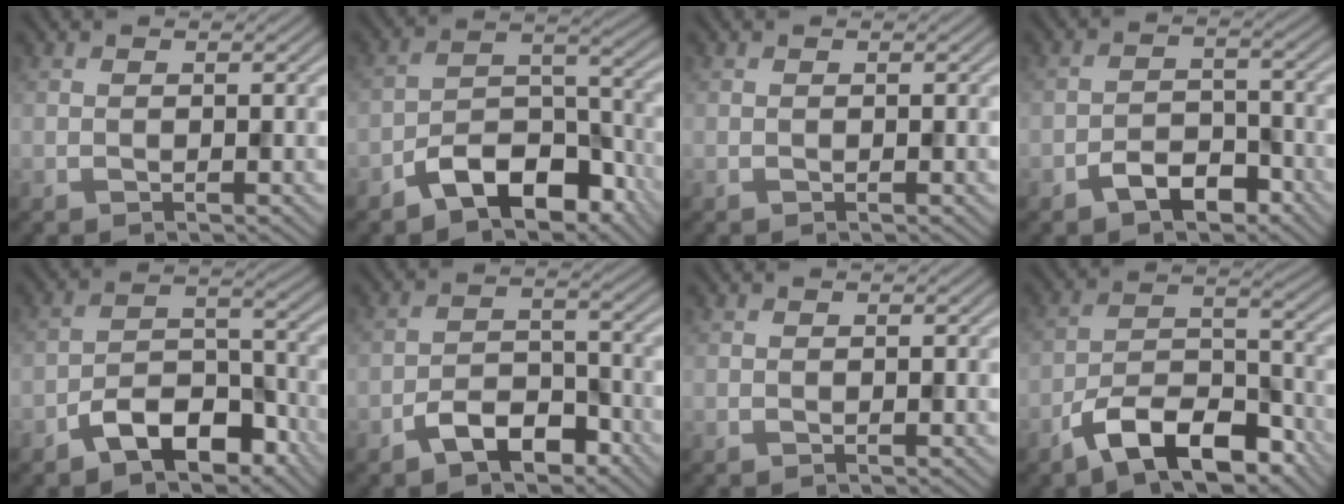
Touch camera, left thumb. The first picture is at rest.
{"total": 9.3, "force": [-5.9, 4.6, 5.5], "torque": [-0.081, 0.003, -0.120]}
{"total": 0.0}
{"total": 4.4, "force": [-2.9, 2.4, 2.4], "torque": [-0.038, 0.002, -0.058]}
{"total": 7.7, "force": [-5.0, 3.9, 4.5], "torque": [-0.069, 0.007, -0.101]}
{"total": 5.8, "force": [-3.8, 2.9, 3.3], "torque": [-0.057, 0.004, -0.078]}
{"total": 0.0}
{"total": 10.6, "force": [-7.1, 4.2, 6.6], "torque": [-0.106, 0.005, -0.144]}